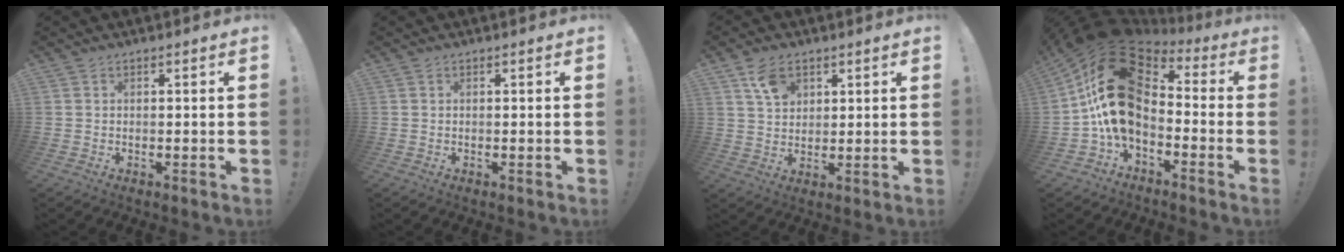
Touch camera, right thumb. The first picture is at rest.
{"total": 0.0}
{"total": 7.3, "force": [4.1, 5.0, 3.4], "torque": [-0.058, -0.009, 0.077]}
{"total": 21.5, "force": [1.8, 13.5, 16.7], "torque": [-0.317, -0.008, 0.039]}